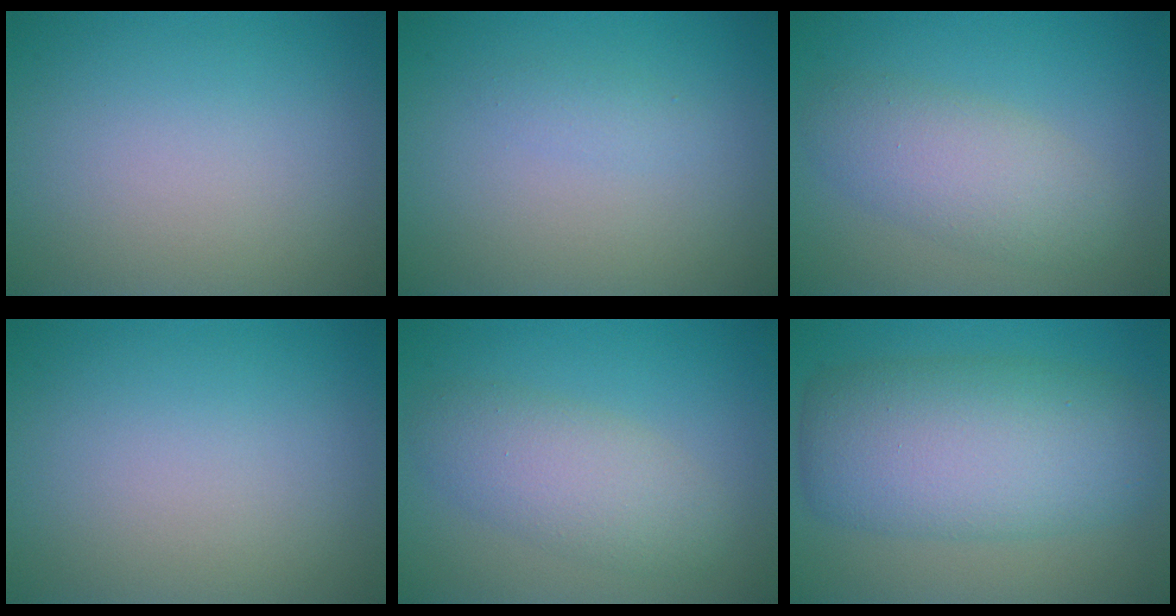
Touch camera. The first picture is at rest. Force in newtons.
{"total": 0.9, "press": 0.9, "slide": 0.1}
{"total": 4.2, "press": 4.2, "slide": 0.4}
{"total": 0.0}
{"total": 4.2, "press": 4.2, "slide": 0.4}
{"total": 9.4, "press": 9.4, "slide": 0.5}